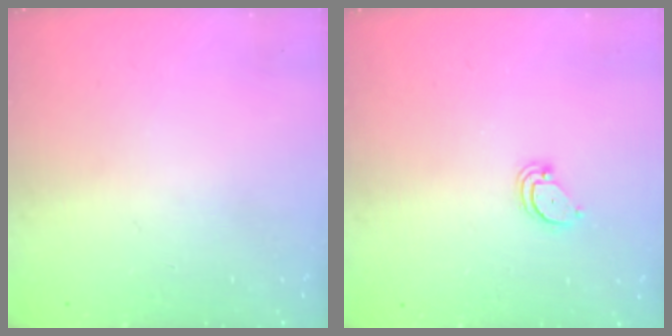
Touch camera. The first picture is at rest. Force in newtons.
{"total": 2.1, "press": 2.1, "slide": 0.1}